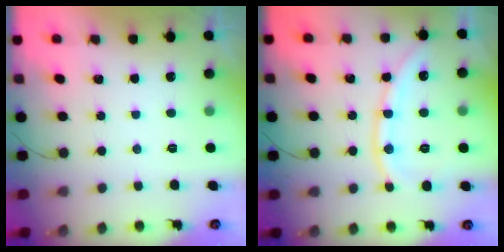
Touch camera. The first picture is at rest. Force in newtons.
{"total": 9.7, "press": 9.6, "slide": 1.4}